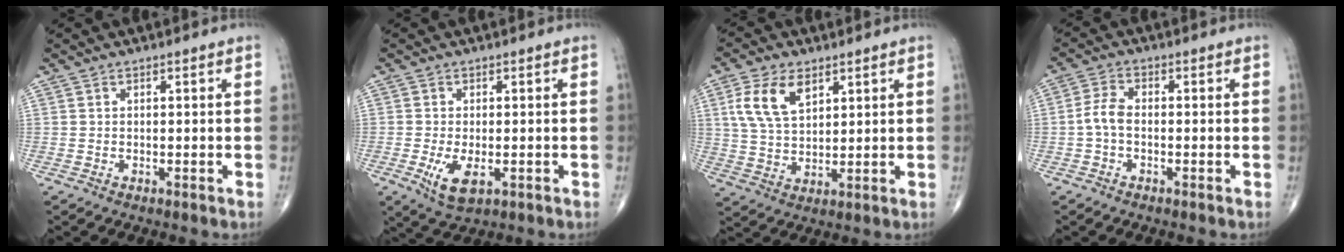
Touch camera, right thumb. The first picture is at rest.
{"total": 5.7, "force": [-1.7, 2.6, 4.7], "torque": [-0.089, -0.012, -0.024]}
{"total": 9.4, "force": [4.1, 5.3, 6.6], "torque": [-0.124, -0.009, 0.082]}
{"total": 3.8, "force": [-0.8, 2.1, 3.0], "torque": [-0.065, 0.013, -0.024]}